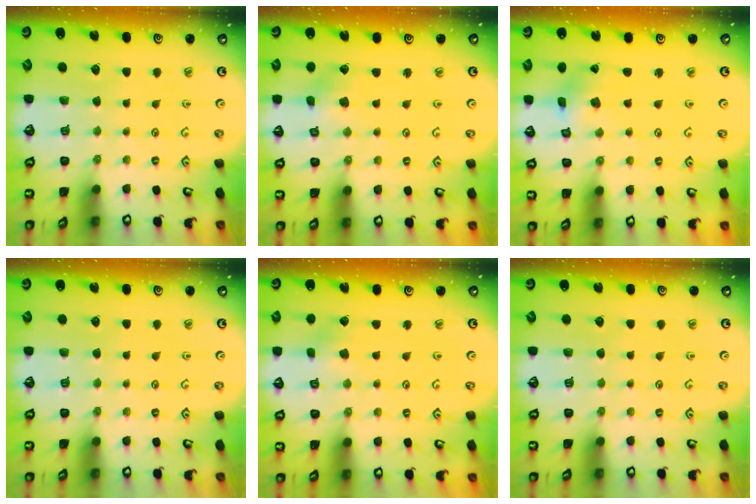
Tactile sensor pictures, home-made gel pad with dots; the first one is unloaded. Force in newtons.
{"total": 3.1, "press": 3.1, "slide": 0.3}
{"total": 3.1, "press": 3.0, "slide": 0.8}
{"total": 0.0}
{"total": 2.5, "press": 2.5, "slide": 0.3}
{"total": 0.0}